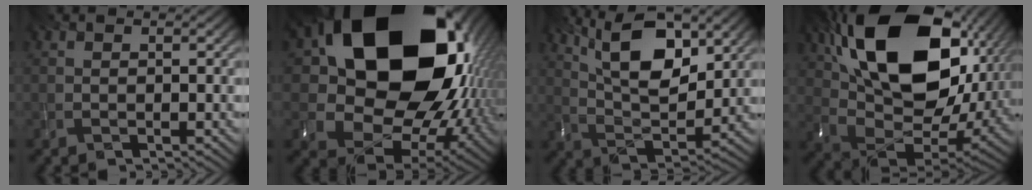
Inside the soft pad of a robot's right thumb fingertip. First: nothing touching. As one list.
[{"total": 22.7, "force": [6.5, 16.0, 14.7], "torque": [-0.302, -0.035, 0.154]}, {"total": 14.5, "force": [7.2, 6.3, 10.9], "torque": [-0.201, 0.011, 0.116]}, {"total": 20.8, "force": [8.1, 12.4, 14.6], "torque": [-0.306, 0.006, 0.163]}]